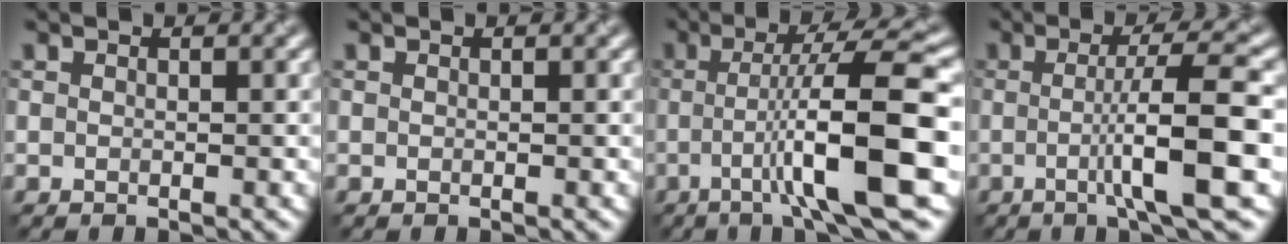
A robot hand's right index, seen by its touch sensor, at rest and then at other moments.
{"total": 0.0}
{"total": 10.1, "force": [-2.2, 1.6, 9.8], "torque": [-0.131, 0.012, -0.032]}
{"total": 7.3, "force": [-1.4, 1.0, 7.1], "torque": [-0.106, 0.009, -0.015]}